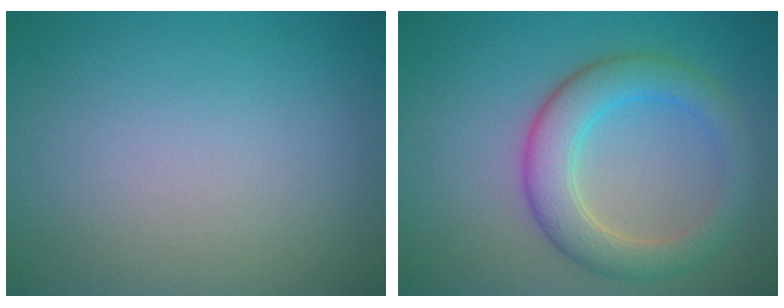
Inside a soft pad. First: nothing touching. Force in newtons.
{"total": 5.0, "press": 5.0, "slide": 0.1}